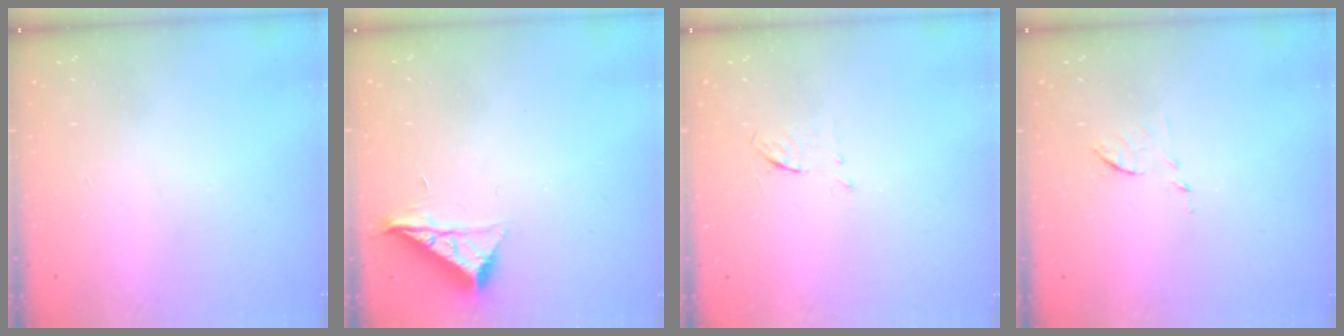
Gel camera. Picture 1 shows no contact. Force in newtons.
{"total": 6.6, "press": 6.6, "slide": 0.3}
{"total": 3.6, "press": 3.4, "slide": 1.4}
{"total": 6.2, "press": 6.2, "slide": 0.2}